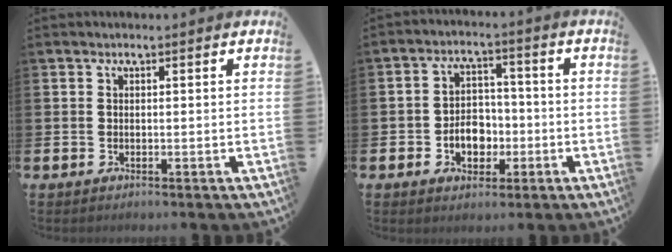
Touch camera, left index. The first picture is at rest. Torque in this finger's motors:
{"motor_torque": [0.27, 0.22, 0.15, 0.04]}